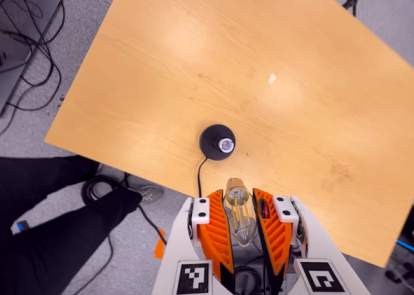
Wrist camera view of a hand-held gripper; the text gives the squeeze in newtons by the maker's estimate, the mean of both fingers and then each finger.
{"total": 20.9, "left": 23.5, "right": 18.3}